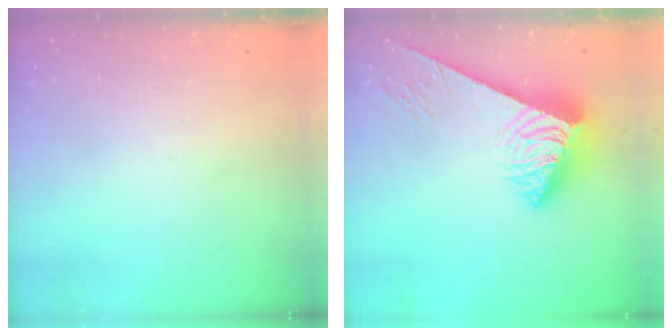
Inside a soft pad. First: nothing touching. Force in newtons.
{"total": 8.1, "press": 8.0, "slide": 1.4}